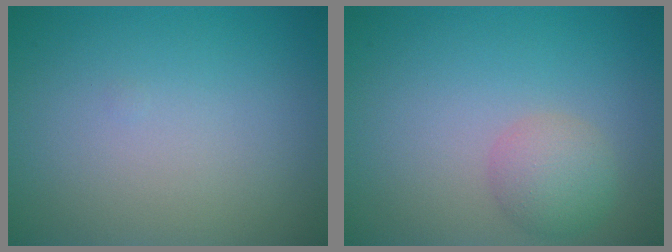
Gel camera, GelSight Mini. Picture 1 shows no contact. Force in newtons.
{"total": 2.7, "press": 2.7, "slide": 0.1}